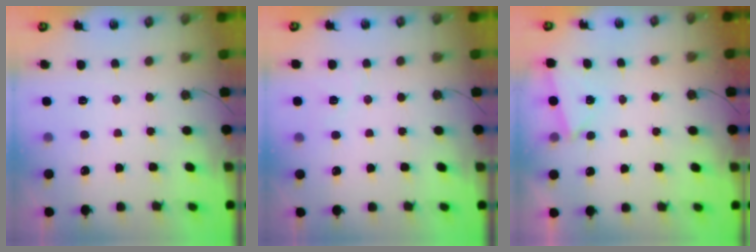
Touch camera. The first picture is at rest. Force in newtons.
{"total": 4.8, "press": 4.1, "slide": 2.4}
{"total": 2.4, "press": 2.1, "slide": 1.1}